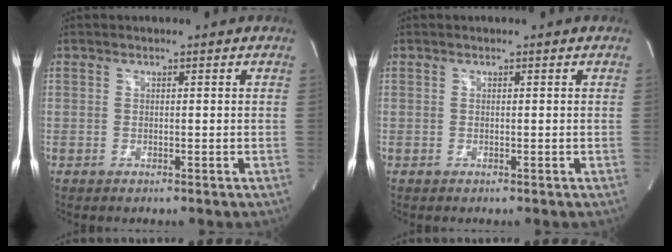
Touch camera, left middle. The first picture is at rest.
{"total": 0.0}